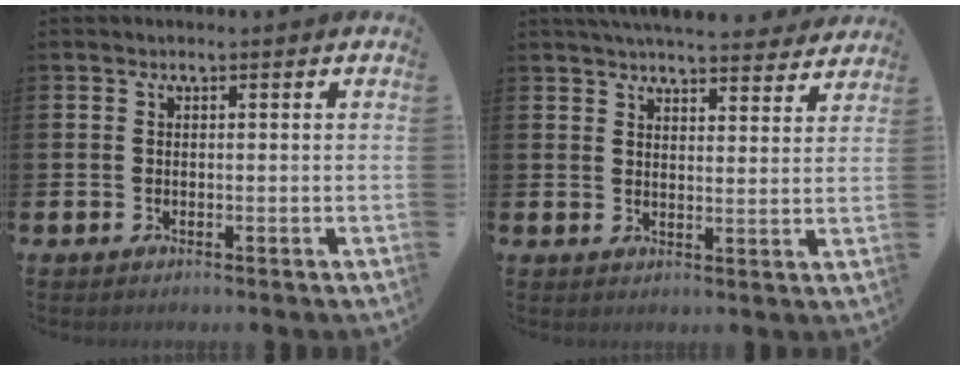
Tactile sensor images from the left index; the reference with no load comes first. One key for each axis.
{"total": 5.8, "fx": 5.7, "fy": 0.7, "fz": 1.0, "tx": -0.023, "ty": -0.032, "tz": 0.102}